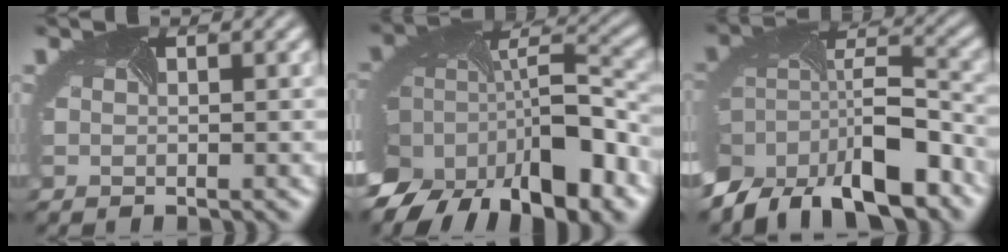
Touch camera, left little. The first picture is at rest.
{"total": 16.9, "force": [-7.5, 9.2, 12.1], "torque": [-0.239, -0.035, -0.098]}
{"total": 11.0, "force": [-7.0, 5.2, 6.7], "torque": [-0.117, -0.009, -0.118]}